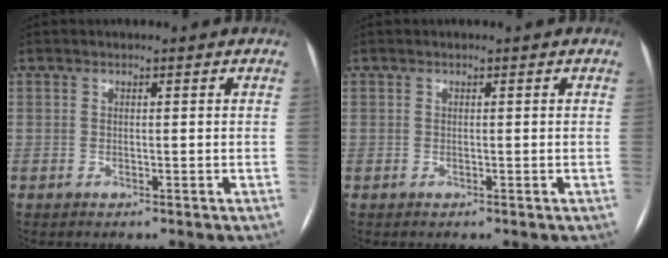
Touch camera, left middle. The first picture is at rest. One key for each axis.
{"total": 0.0}